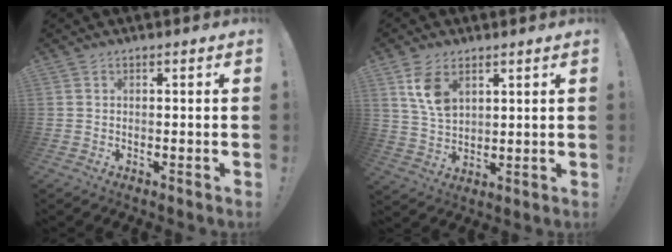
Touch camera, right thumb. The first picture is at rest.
{"total": 9.0, "force": [4.7, 5.6, 5.2], "torque": [-0.087, -0.014, 0.092]}